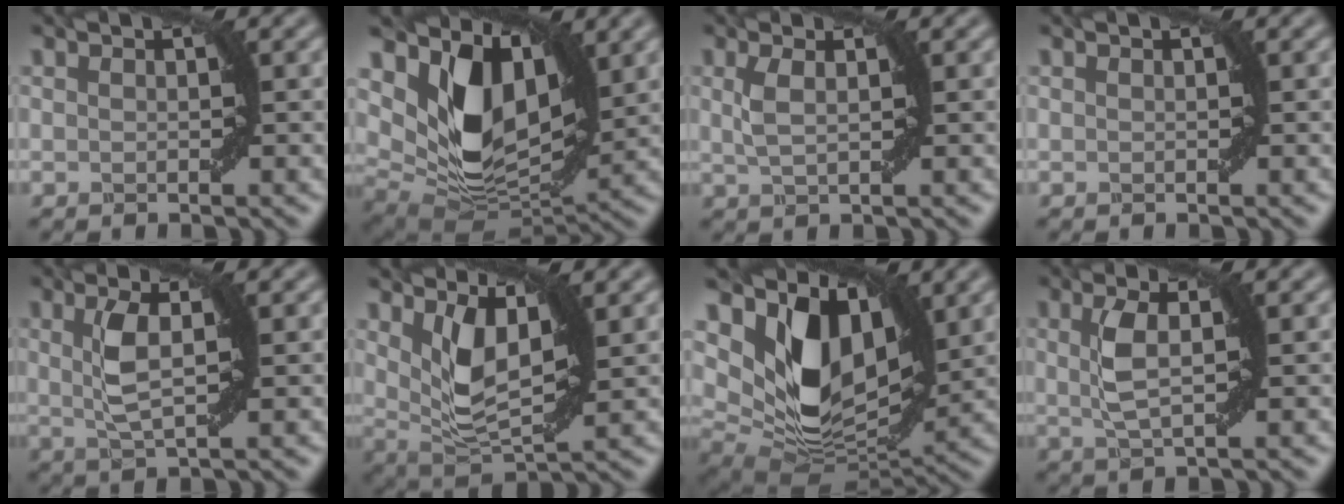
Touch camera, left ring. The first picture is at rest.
{"total": 9.1, "force": [3.4, 5.5, 6.3], "torque": [-0.119, -0.023, 0.069]}
{"total": 2.0, "force": [0.6, 0.6, 1.8], "torque": [-0.040, 0.002, 0.013]}
{"total": 0.0}
{"total": 3.7, "force": [0.8, 1.0, 3.4], "torque": [-0.076, 0.001, 0.015]}
{"total": 5.3, "force": [1.9, 2.3, 4.3], "torque": [-0.092, -0.008, 0.042]}
{"total": 10.2, "force": [4.0, 6.2, 7.0], "torque": [-0.130, -0.016, 0.081]}
{"total": 3.3, "force": [0.6, 0.9, 3.1], "torque": [-0.071, 0.002, 0.011]}